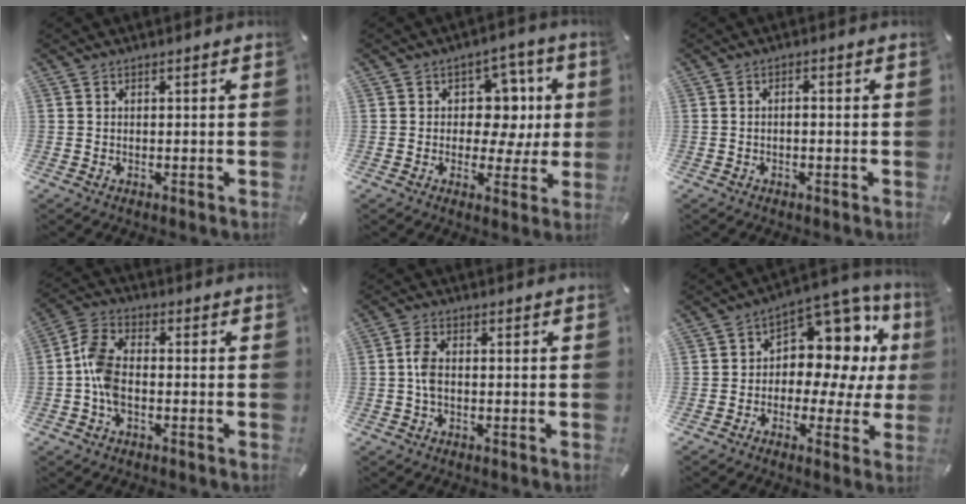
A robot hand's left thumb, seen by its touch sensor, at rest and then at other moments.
{"total": 10.0, "force": [1.3, 8.6, 5.0], "torque": [-0.050, -0.010, 0.023]}
{"total": 1.3, "force": [-0.7, 0.4, 1.0], "torque": [-0.019, 0.002, -0.013]}
{"total": 7.5, "force": [-1.8, 4.5, 5.7], "torque": [-0.126, 0.008, -0.035]}
{"total": 3.9, "force": [-0.4, 1.9, 3.3], "torque": [-0.074, 0.000, -0.011]}
{"total": 11.0, "force": [2.6, 8.1, 7.0], "torque": [-0.087, -0.039, 0.045]}